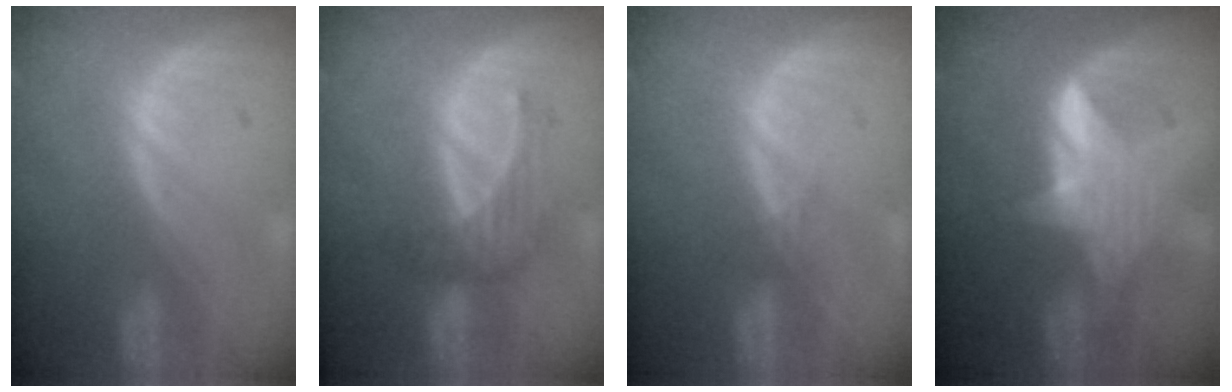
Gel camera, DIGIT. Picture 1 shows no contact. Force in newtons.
{"total": 4.0, "press": 4.0, "slide": 0.5}
{"total": 0.7, "press": 0.7, "slide": 0.2}
{"total": 6.1, "press": 5.8, "slide": 2.1}